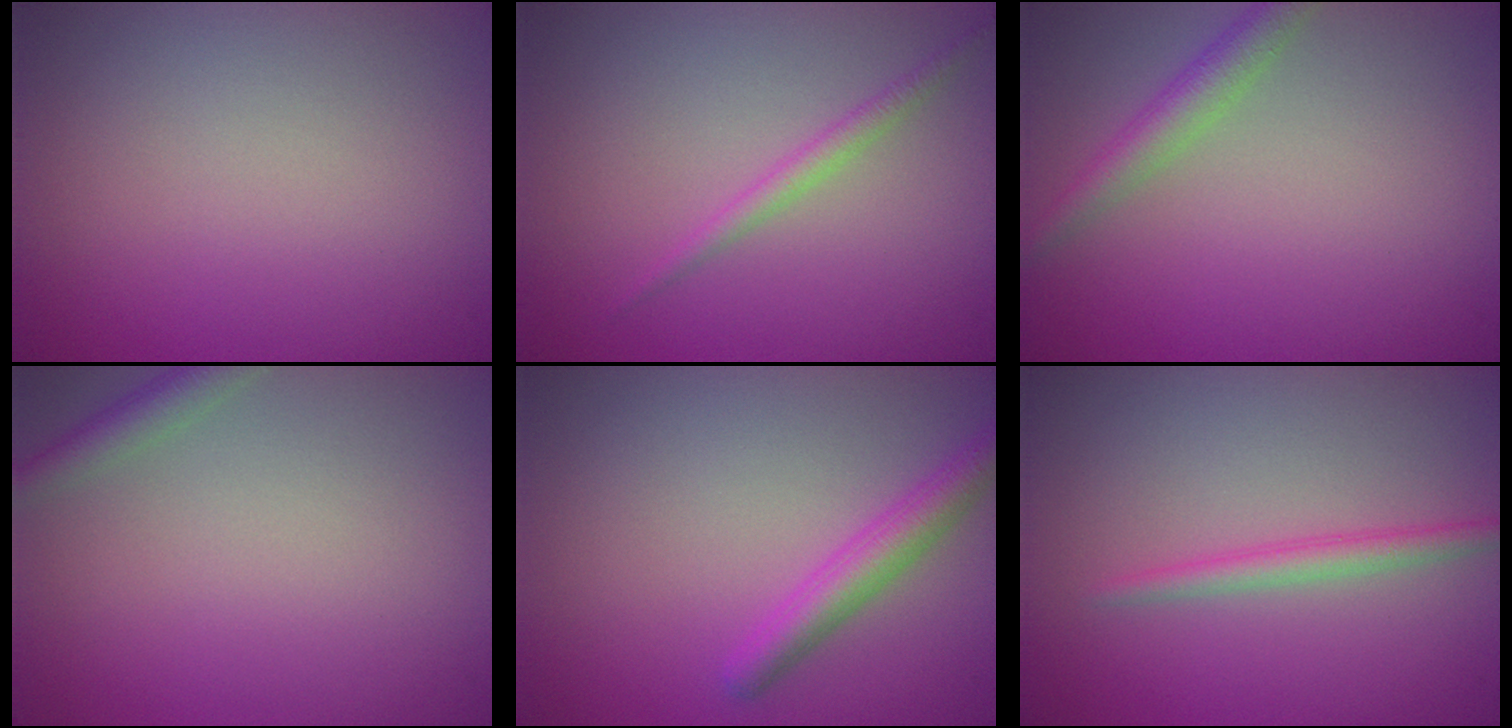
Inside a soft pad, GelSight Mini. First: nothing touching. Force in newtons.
{"total": 1.4, "press": 1.4, "slide": 0.1}
{"total": 2.7, "press": 2.7, "slide": 0.1}
{"total": 2.0, "press": 2.0, "slide": 0.1}
{"total": 2.9, "press": 2.9, "slide": 0.1}
{"total": 1.8, "press": 1.8, "slide": 0.1}